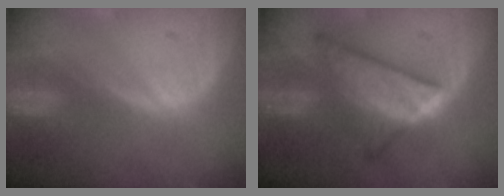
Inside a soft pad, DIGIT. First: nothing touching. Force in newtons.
{"total": 9.0, "press": 9.0, "slide": 0.7}